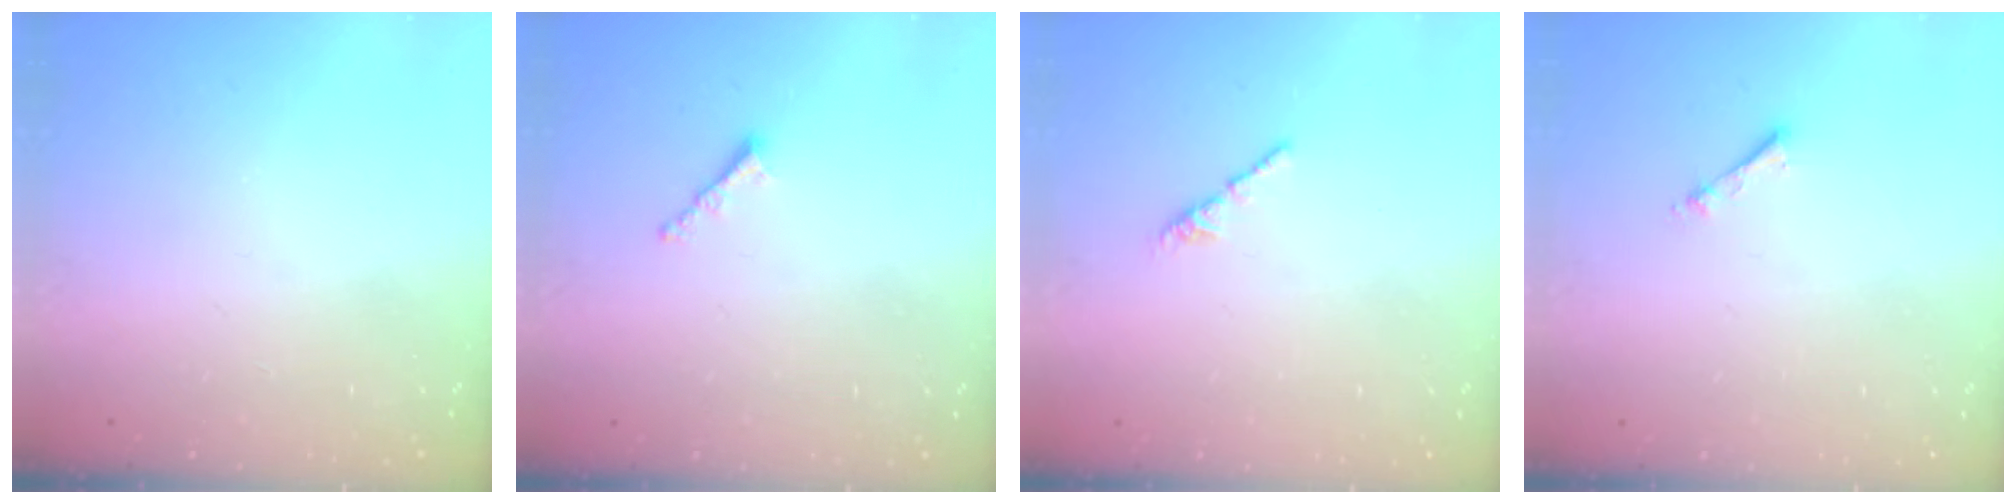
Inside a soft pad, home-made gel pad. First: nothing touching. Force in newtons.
{"total": 1.8, "press": 1.7, "slide": 0.5}
{"total": 2.4, "press": 2.3, "slide": 0.8}
{"total": 2.7, "press": 2.7, "slide": 0.4}